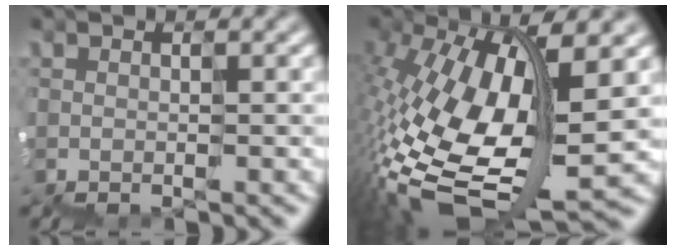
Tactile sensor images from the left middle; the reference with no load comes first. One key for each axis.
{"total": 13.2, "fx": -1.6, "fy": 6.0, "fz": 11.7, "tx": -0.250, "ty": -0.001, "tz": -0.025}